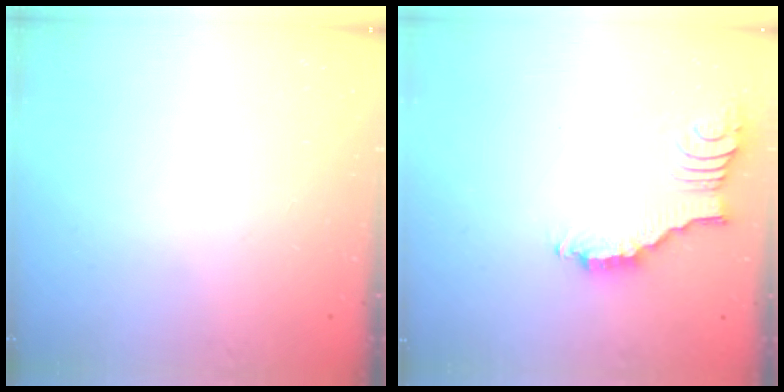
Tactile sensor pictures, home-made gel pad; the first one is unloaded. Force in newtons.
{"total": 3.5, "press": 3.5, "slide": 0.4}